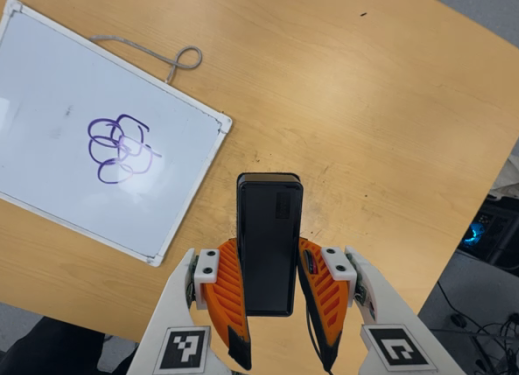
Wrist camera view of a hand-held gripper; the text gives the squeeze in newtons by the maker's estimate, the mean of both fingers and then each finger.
{"total": 5.8, "left": 3.9, "right": 7.8}